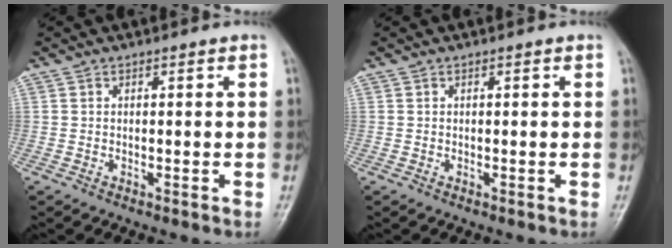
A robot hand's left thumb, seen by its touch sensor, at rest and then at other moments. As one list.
[{"total": 0.0}]